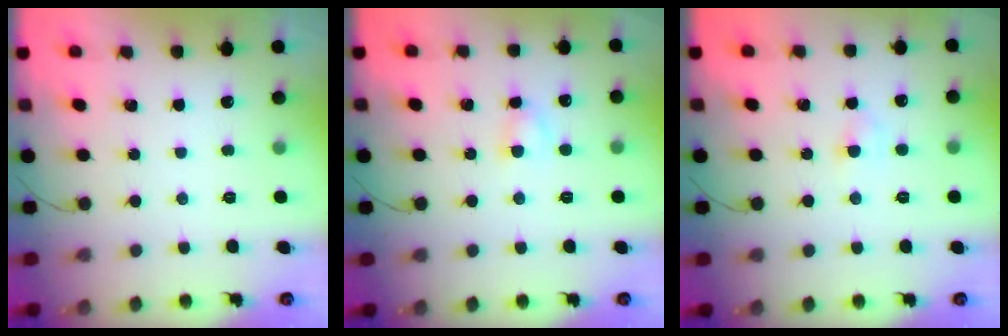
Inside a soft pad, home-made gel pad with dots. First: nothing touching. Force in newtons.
{"total": 3.0, "press": 2.7, "slide": 1.2}
{"total": 2.9, "press": 2.7, "slide": 1.2}